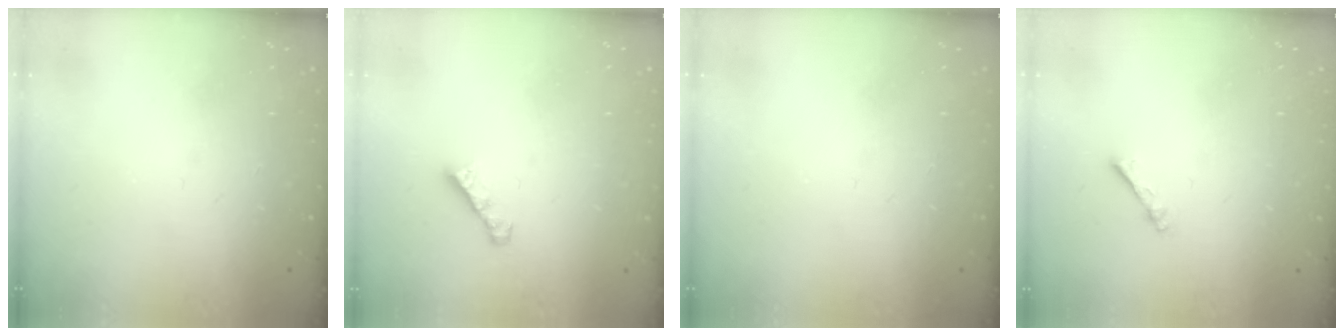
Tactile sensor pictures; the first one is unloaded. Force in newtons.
{"total": 3.0, "press": 3.0, "slide": 0.3}
{"total": 0.0}
{"total": 1.1, "press": 1.1, "slide": 0.2}